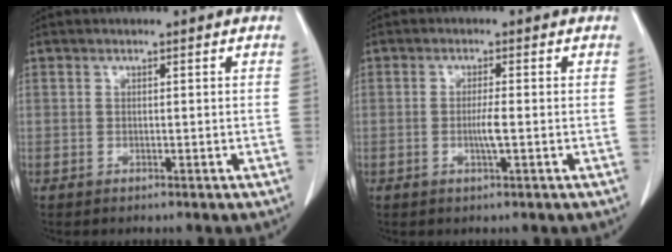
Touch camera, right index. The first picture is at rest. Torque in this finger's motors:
{"motor_torque": [0.63, 0.12, 0.31, 0.08]}